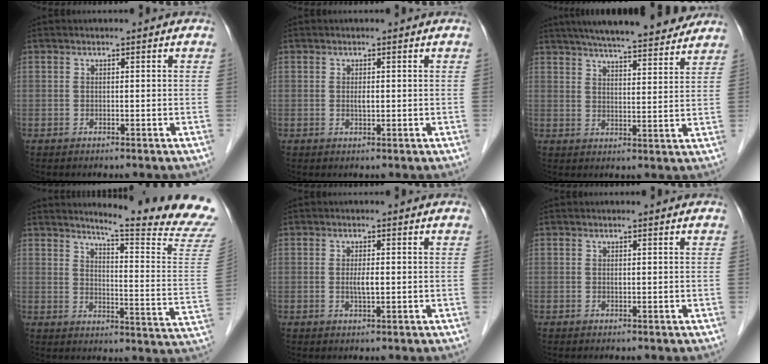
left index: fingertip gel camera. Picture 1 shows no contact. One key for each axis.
{"total": 1.2, "fx": 0.1, "fy": 0.5, "fz": 1.1, "tx": -0.016, "ty": -0.002, "tz": 0.002}
{"total": 19.2, "fx": 16.8, "fy": 2.8, "fz": 8.8, "tx": -0.133, "ty": 0.024, "tz": 0.234}
{"total": 19.2, "fx": 17.8, "fy": -1.9, "fz": 6.8, "tx": -0.098, "ty": -0.135, "tz": 0.207}
{"total": 2.1, "fx": 0.0, "fy": 0.6, "fz": 2.1, "tx": -0.036, "ty": -0.003, "tz": 0.002}
{"total": 0.6, "fx": 0.3, "fy": 0.3, "fz": 0.4, "tx": -0.005, "ty": 0.000, "tz": 0.005}